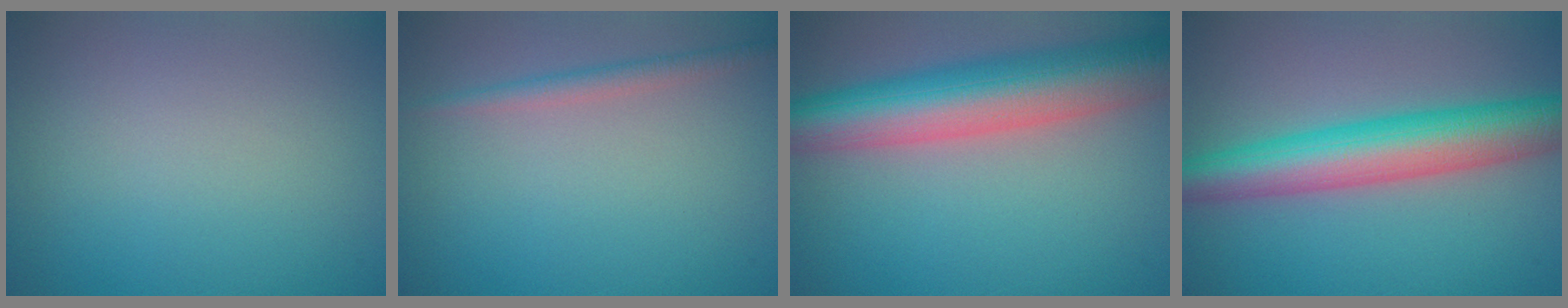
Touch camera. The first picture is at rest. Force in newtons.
{"total": 1.7, "press": 1.7, "slide": 0.1}
{"total": 10.0, "press": 10.0, "slide": 0.3}
{"total": 7.9, "press": 7.9, "slide": 0.4}